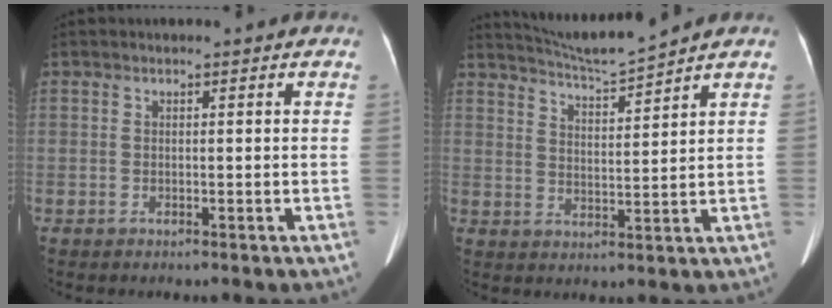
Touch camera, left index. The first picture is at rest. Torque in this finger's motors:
{"motor_torque": [-0.01, -0.44, 0.01, 0.01]}